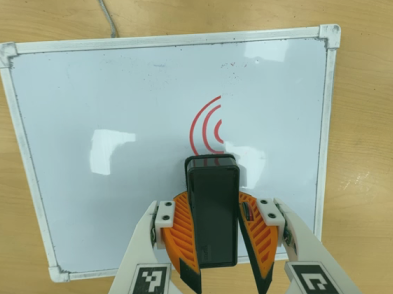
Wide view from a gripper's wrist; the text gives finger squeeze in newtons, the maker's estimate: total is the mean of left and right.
{"total": 11.0, "left": 10.2, "right": 11.8}